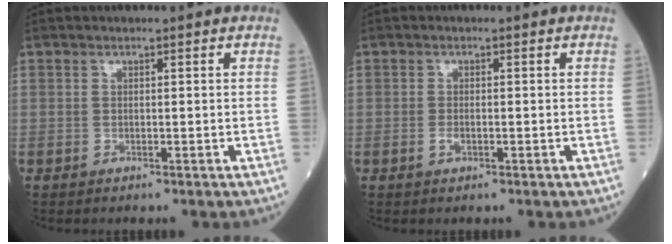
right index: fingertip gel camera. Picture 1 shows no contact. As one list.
[{"total": 1.0, "force": [-0.3, 0.5, 0.8], "torque": [-0.016, 0.000, -0.005]}]